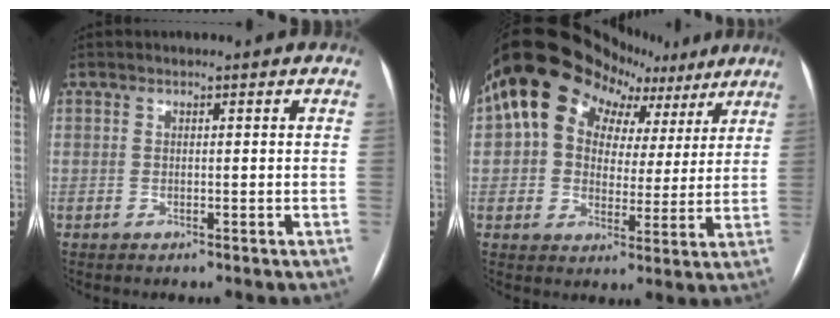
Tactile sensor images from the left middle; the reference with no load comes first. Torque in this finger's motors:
{"motor_torque": [1.94, -0.20, 1.06, 0.21]}